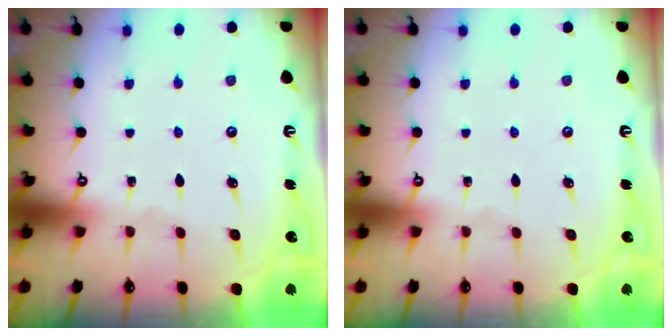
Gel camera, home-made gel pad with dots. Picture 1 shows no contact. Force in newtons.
{"total": 0.0}